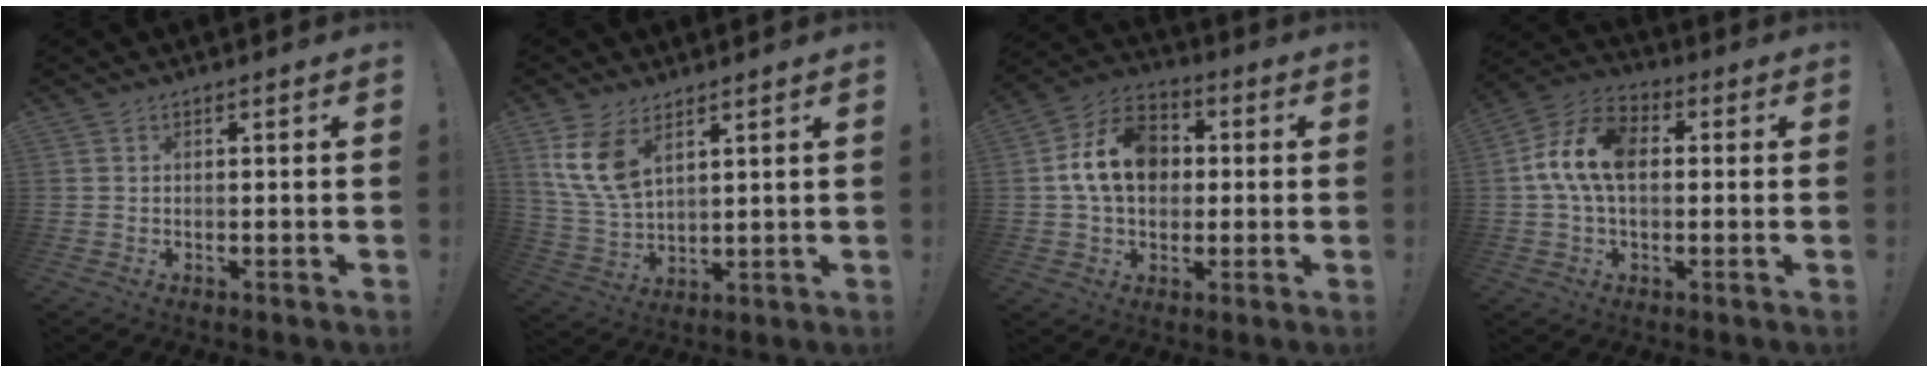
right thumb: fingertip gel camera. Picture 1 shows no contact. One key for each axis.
{"total": 10.6, "fx": 5.7, "fy": 5.7, "fz": 6.8, "tx": -0.144, "ty": -0.020, "tz": 0.111}
{"total": 15.7, "fx": 1.9, "fy": 12.0, "fz": 10.0, "tx": -0.164, "ty": 0.015, "tz": 0.043}
{"total": 13.3, "fx": 1.0, "fy": 8.5, "fz": 10.1, "tx": -0.195, "ty": 0.011, "tz": 0.021}